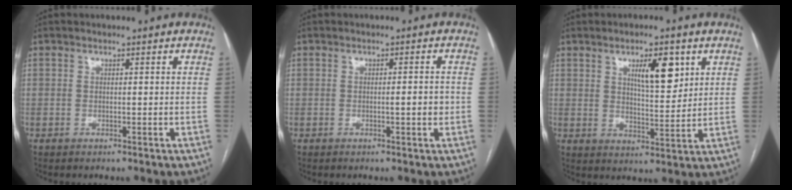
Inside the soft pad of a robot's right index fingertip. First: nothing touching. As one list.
[{"total": 2.2, "force": [-0.4, 0.2, 2.2], "torque": [-0.032, 0.000, -0.007]}, {"total": 7.6, "force": [3.5, 2.1, 6.4], "torque": [-0.103, 0.000, 0.059]}]